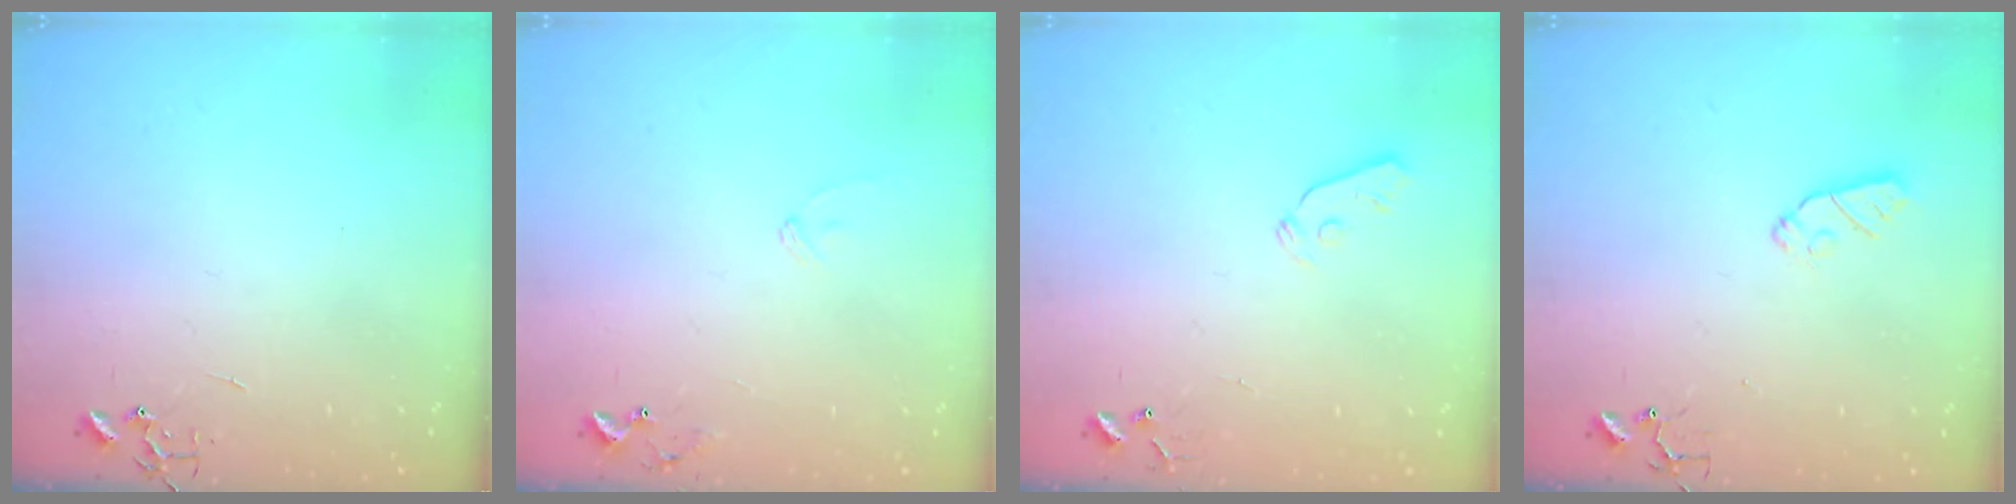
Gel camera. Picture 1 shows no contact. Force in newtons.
{"total": 7.8, "press": 7.7, "slide": 0.5}
{"total": 4.1, "press": 4.0, "slide": 0.6}
{"total": 6.6, "press": 6.6, "slide": 0.2}